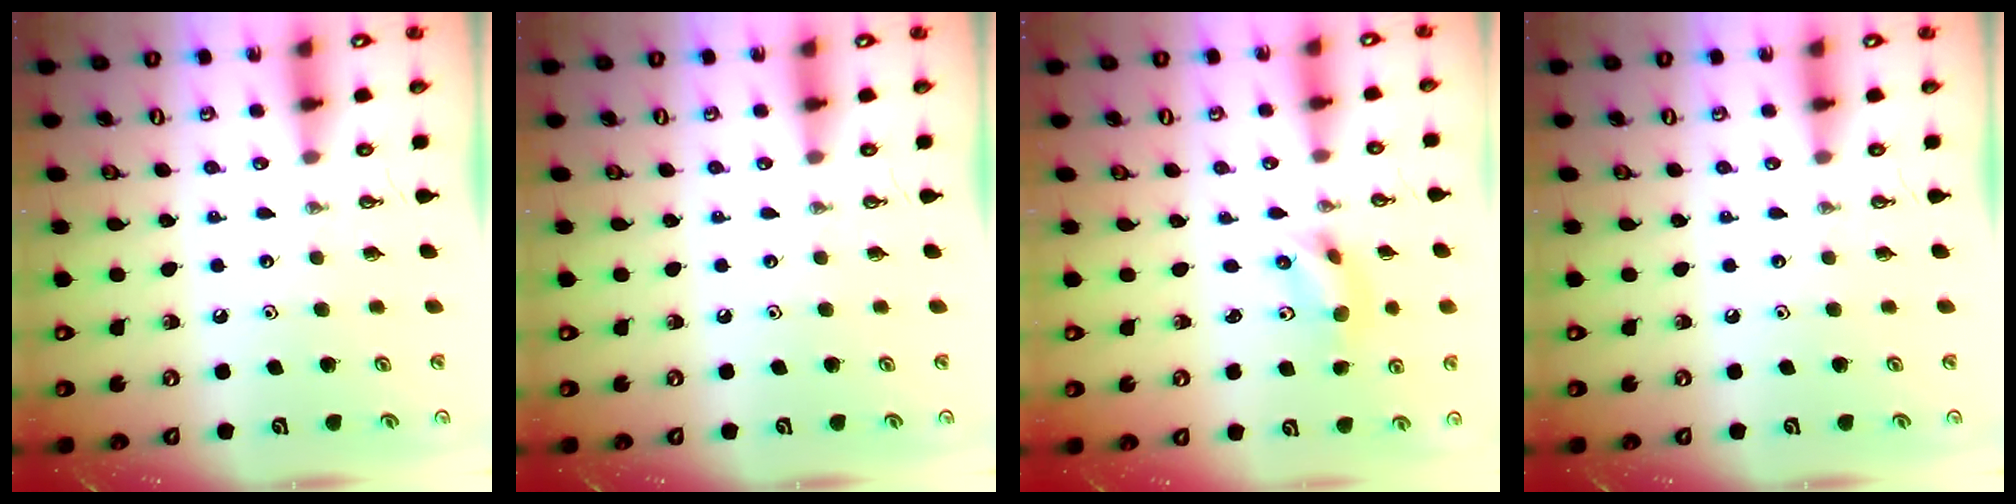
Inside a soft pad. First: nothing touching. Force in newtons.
{"total": 0.0}
{"total": 6.3, "press": 2.7, "slide": 5.7}
{"total": 0.0}